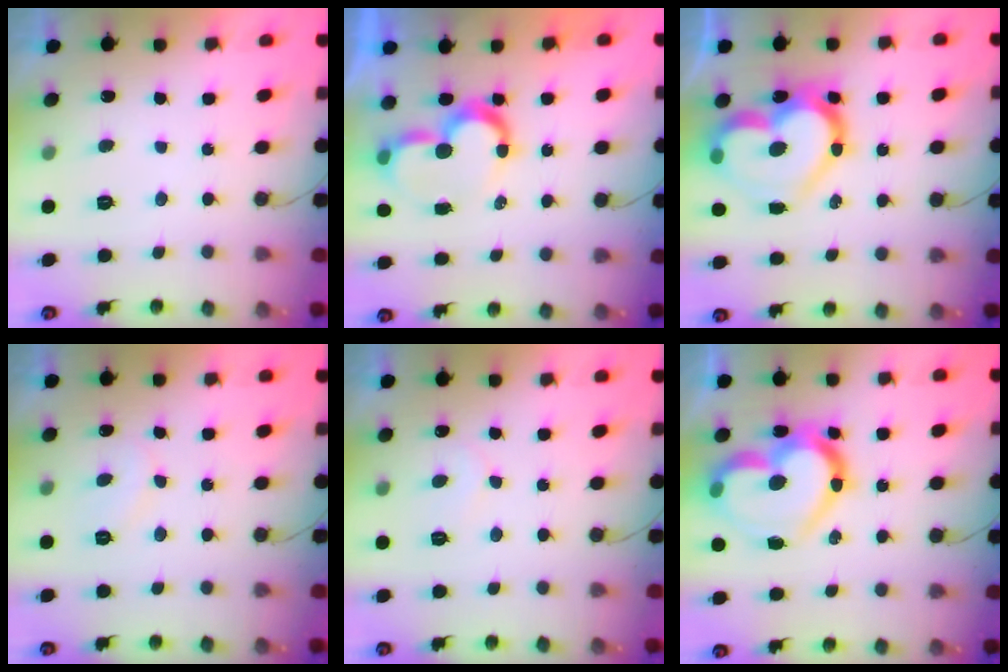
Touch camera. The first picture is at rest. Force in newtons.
{"total": 8.7, "press": 8.7, "slide": 0.1}
{"total": 20.1, "press": 19.9, "slide": 2.2}
{"total": 6.5, "press": 6.4, "slide": 0.6}
{"total": 4.4, "press": 4.4, "slide": 0.3}
{"total": 21.0, "press": 21.0, "slide": 1.7}